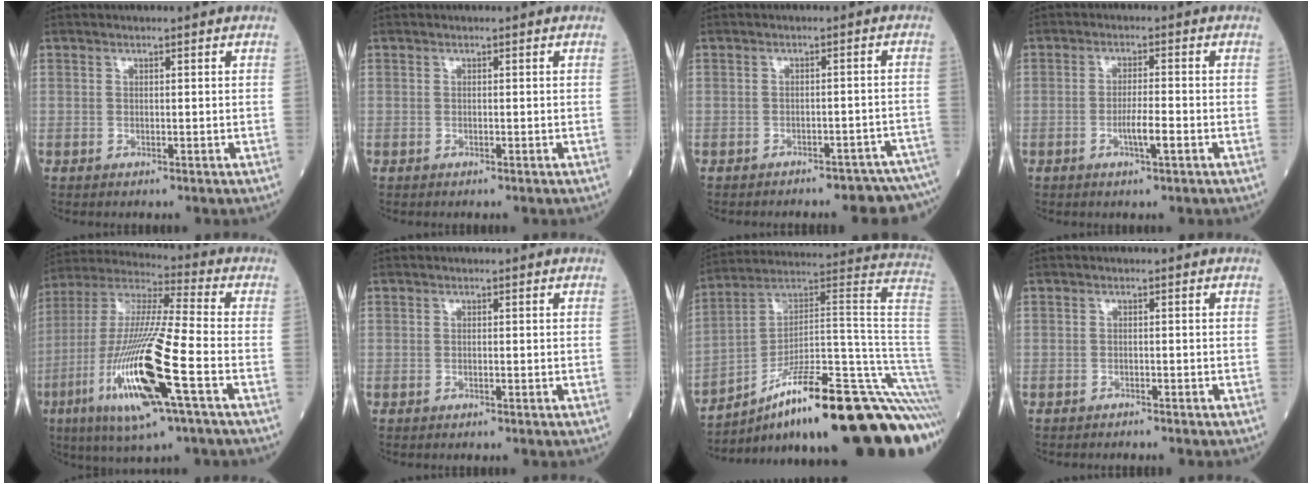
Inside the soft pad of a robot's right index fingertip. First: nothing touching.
{"total": 0.0}
{"total": 13.0, "force": [-12.0, 3.1, 4.0], "torque": [-0.021, 0.018, -0.123]}
{"total": 3.5, "force": [-1.3, 0.1, 3.2], "torque": [-0.059, -0.002, -0.024]}
{"total": 20.5, "force": [-7.3, 1.6, 19.2], "torque": [-0.415, -0.031, -0.138]}
{"total": 0.0}
{"total": 30.3, "force": [-18.4, 2.3, 23.9], "torque": [-0.208, 0.036, -0.272]}
{"total": 1.7, "force": [-1.6, 0.2, 0.5], "torque": [-0.010, -0.001, -0.019]}